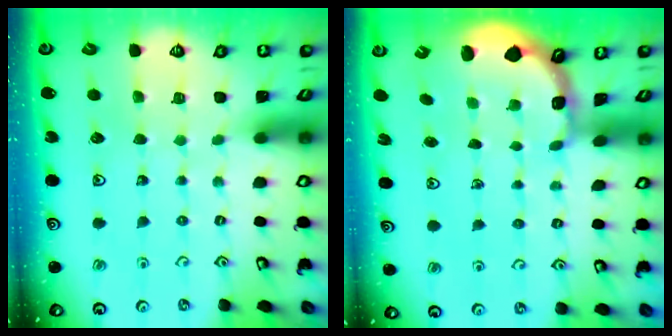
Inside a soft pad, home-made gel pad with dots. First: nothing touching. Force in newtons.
{"total": 1.3, "press": 1.2, "slide": 0.4}